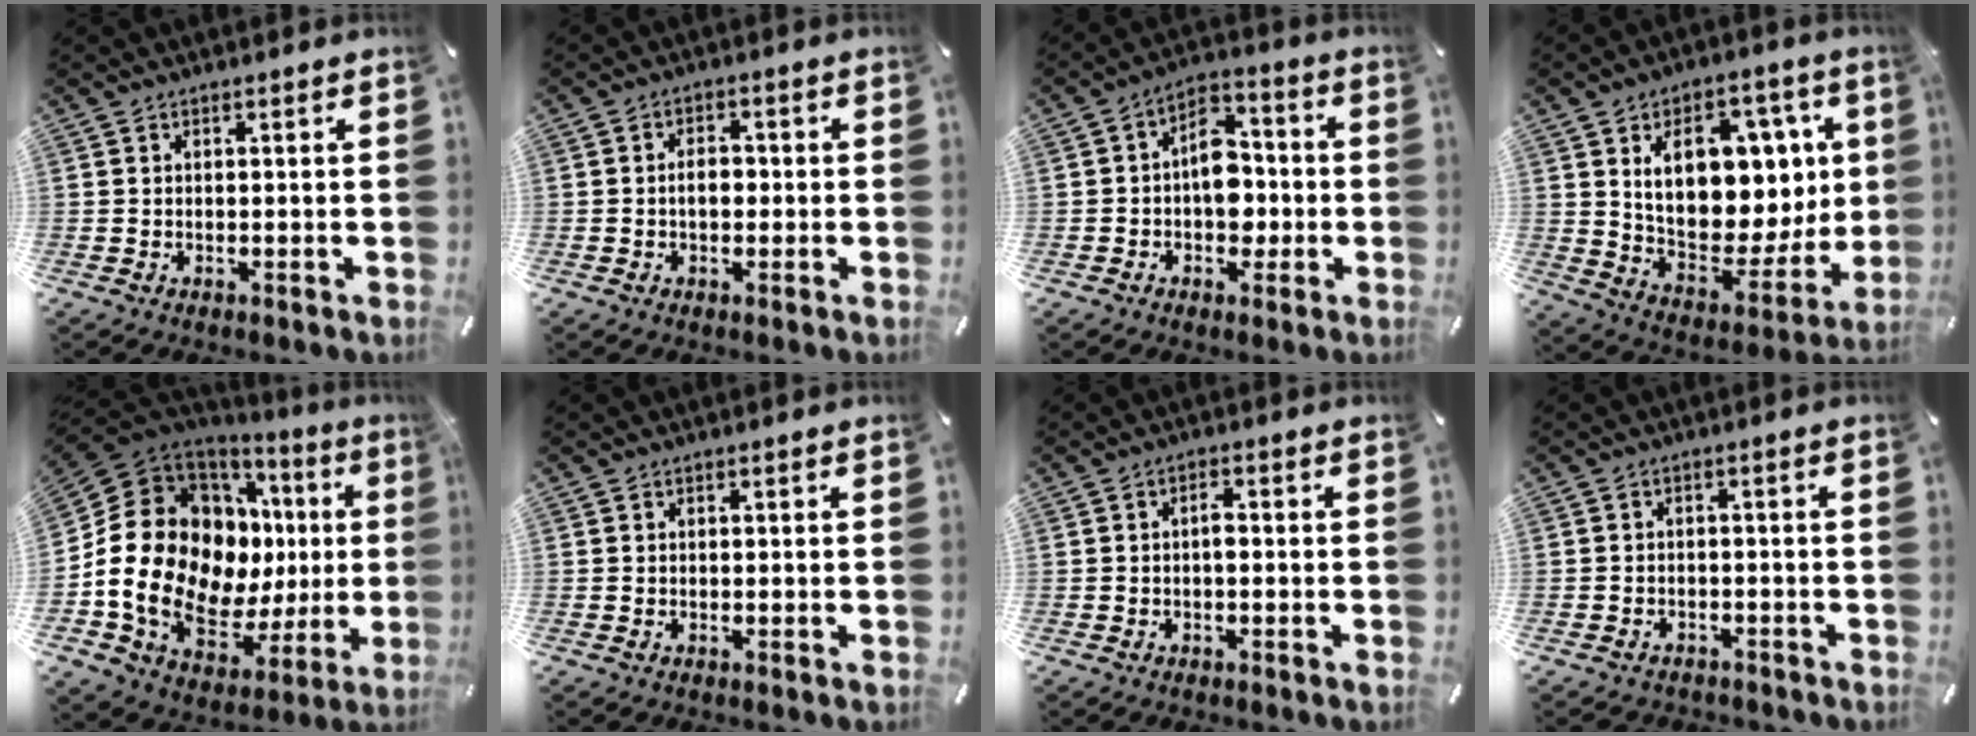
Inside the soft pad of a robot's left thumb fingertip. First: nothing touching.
{"total": 4.0, "force": [-0.6, 2.6, 3.1], "torque": [-0.049, 0.006, -0.013]}
{"total": 9.9, "force": [-1.3, 7.5, 6.3], "torque": [-0.079, 0.020, -0.020]}
{"total": 18.1, "force": [6.0, 11.9, 12.3], "torque": [-0.172, -0.036, 0.112]}
{"total": 20.7, "force": [-0.3, 15.1, 14.1], "torque": [-0.284, -0.037, 0.013]}
{"total": 0.0}
{"total": 2.1, "force": [-0.5, 1.0, 1.8], "torque": [-0.037, 0.006, -0.011]}
{"total": 2.2, "force": [-1.7, 1.4, 0.4], "torque": [-0.013, 0.008, -0.039]}